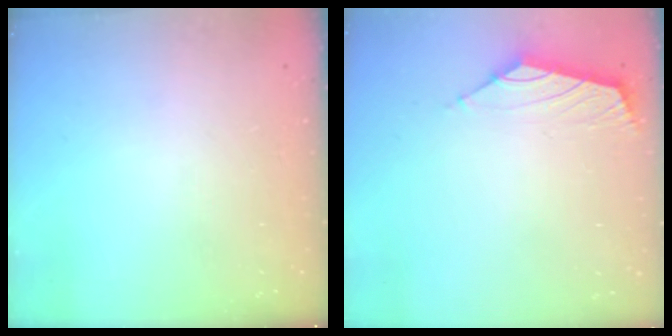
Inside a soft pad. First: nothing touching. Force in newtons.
{"total": 1.8, "press": 1.6, "slide": 0.7}